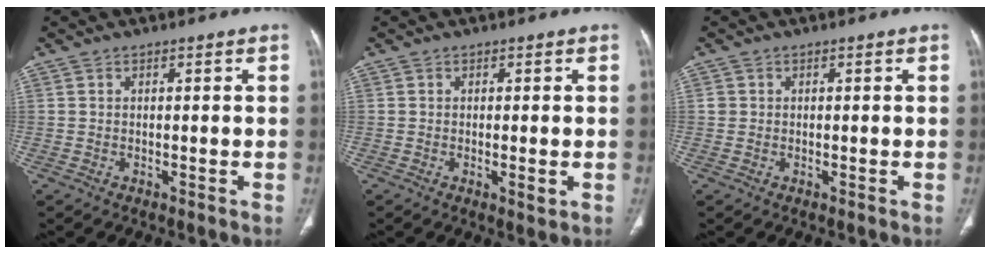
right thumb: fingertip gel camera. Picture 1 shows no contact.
{"total": 1.9, "force": [-0.4, 0.4, 1.8], "torque": [-0.034, -0.008, -0.007]}
{"total": 0.8, "force": [0.1, 0.8, 0.0], "torque": [0.006, 0.004, 0.003]}